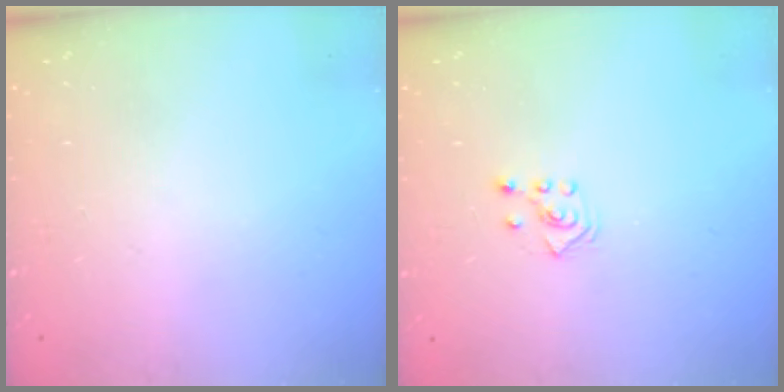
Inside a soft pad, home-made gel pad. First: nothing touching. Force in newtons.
{"total": 3.6, "press": 3.5, "slide": 0.7}